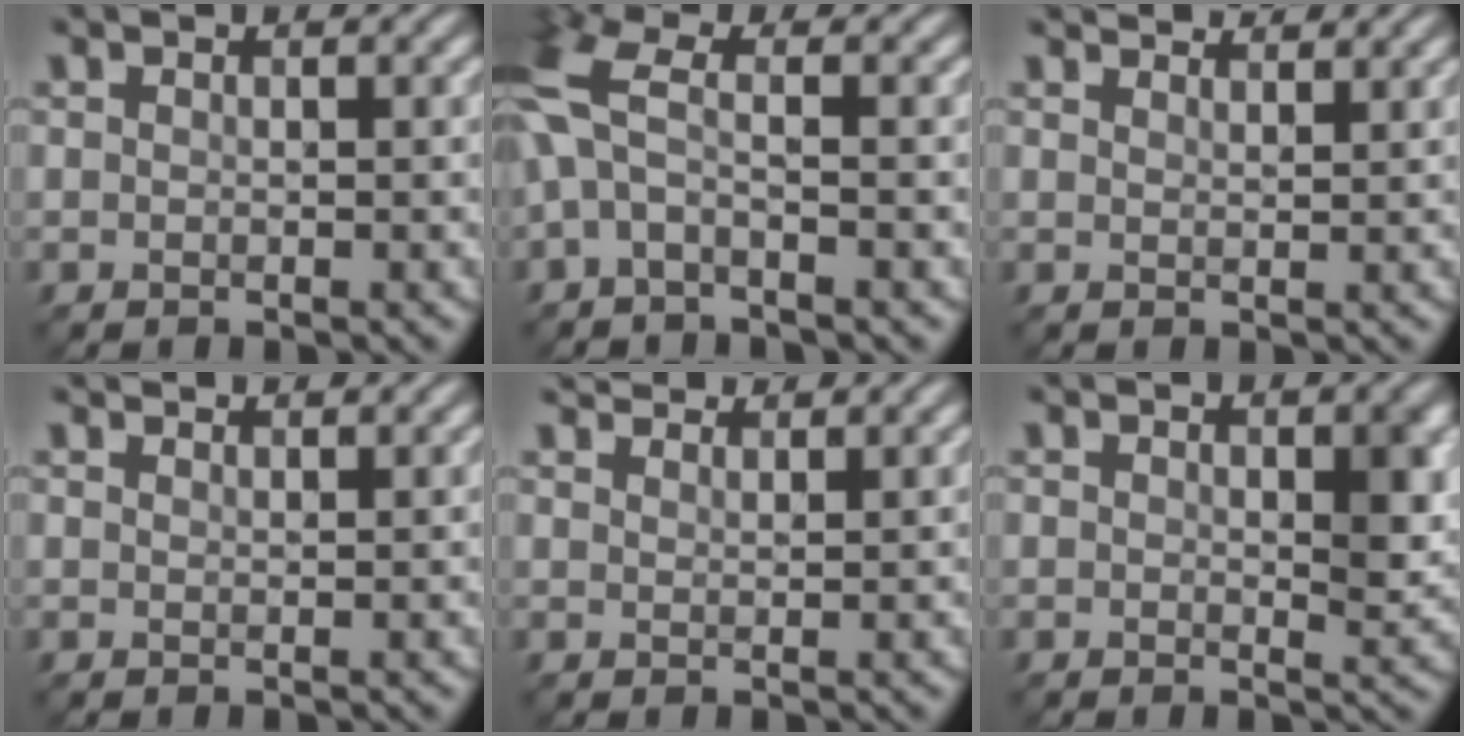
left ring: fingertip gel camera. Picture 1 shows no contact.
{"total": 4.5, "force": [-0.2, 1.8, 4.1], "torque": [-0.111, 0.007, -0.015]}
{"total": 3.7, "force": [3.5, 0.6, 1.1], "torque": [-0.007, 0.003, 0.035]}
{"total": 2.5, "force": [2.3, 0.4, 0.7], "torque": [-0.006, -0.001, 0.023]}
{"total": 4.4, "force": [4.1, 0.9, 1.4], "torque": [-0.020, 0.005, 0.053]}
{"total": 2.9, "force": [0.6, 1.0, 2.7], "torque": [-0.031, -0.006, 0.010]}